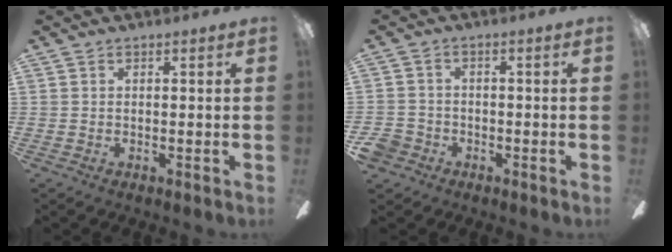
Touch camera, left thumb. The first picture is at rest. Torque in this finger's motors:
{"motor_torque": [-0.43, 0.46, -0.21, 0.21, 0.00]}